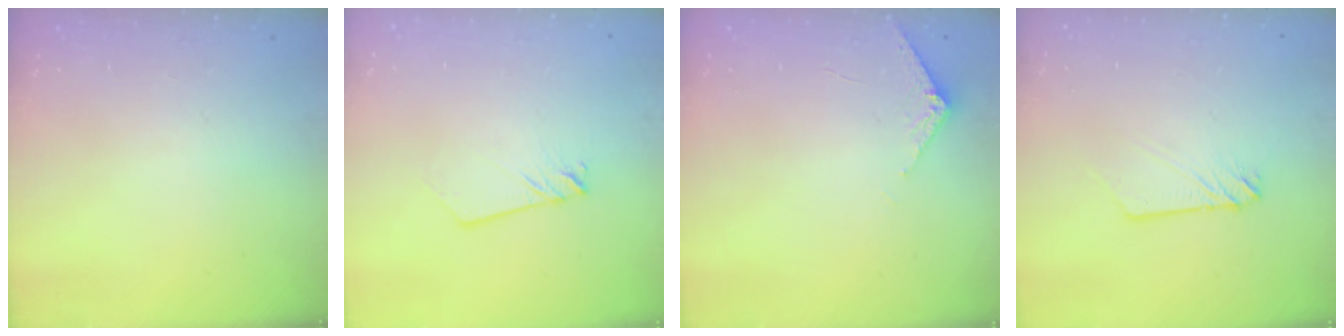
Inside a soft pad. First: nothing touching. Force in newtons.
{"total": 2.5, "press": 2.5, "slide": 0.1}
{"total": 2.9, "press": 2.9, "slide": 0.3}
{"total": 3.0, "press": 3.0, "slide": 0.2}